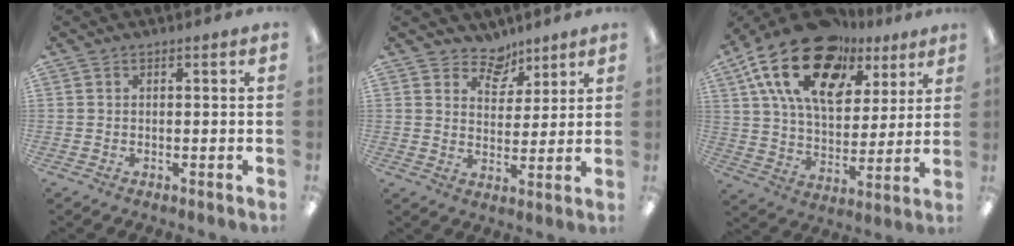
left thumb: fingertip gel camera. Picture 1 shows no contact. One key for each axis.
{"total": 7.4, "fx": 5.9, "fy": 4.2, "fz": 1.3, "tx": -0.020, "ty": -0.037, "tz": 0.107}
{"total": 22.3, "fx": 12.6, "fy": 12.4, "fz": 13.6, "tx": -0.251, "ty": -0.055, "tz": 0.224}